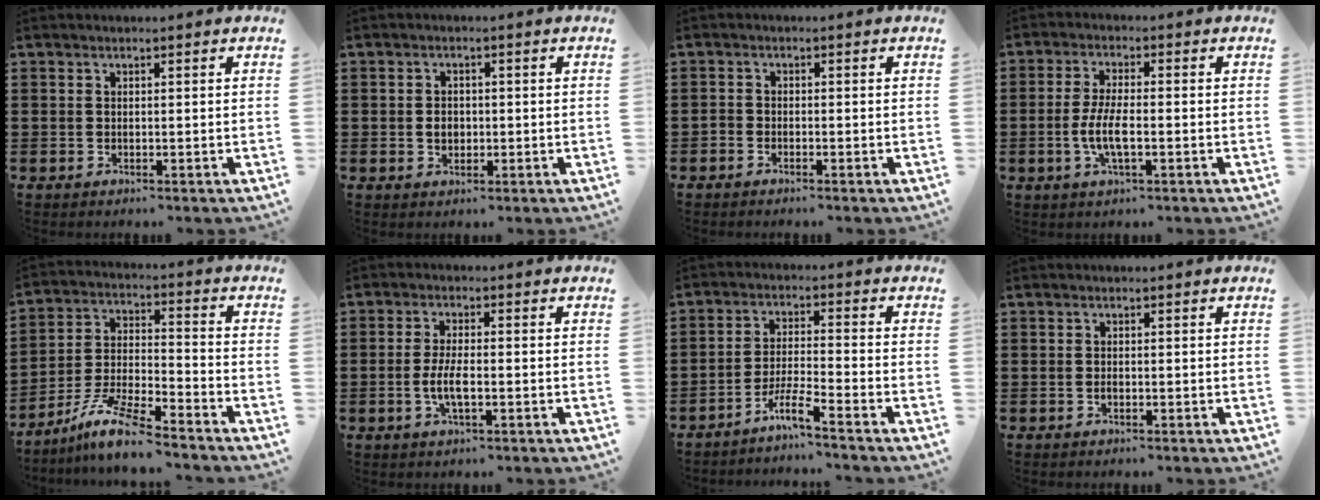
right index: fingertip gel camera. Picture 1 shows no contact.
{"total": 2.3, "force": [-0.3, 1.7, 1.5], "torque": [-0.034, 0.002, -0.006]}
{"total": 1.1, "force": [-1.0, 0.3, 0.1], "torque": [-0.005, 0.003, -0.021]}
{"total": 5.5, "force": [-1.5, 1.5, 5.1], "torque": [-0.115, -0.005, -0.035]}
{"total": 9.3, "force": [-7.9, 0.5, 4.8], "torque": [-0.104, 0.003, -0.157]}
{"total": 4.3, "force": [-1.1, 1.3, 3.9], "torque": [-0.089, -0.004, -0.026]}
{"total": 5.1, "force": [-4.3, -0.2, 2.9], "torque": [-0.073, -0.012, -0.087]}
{"total": 0.5, "force": [-0.3, 0.1, 0.4], "torque": [-0.011, -0.003, -0.005]}